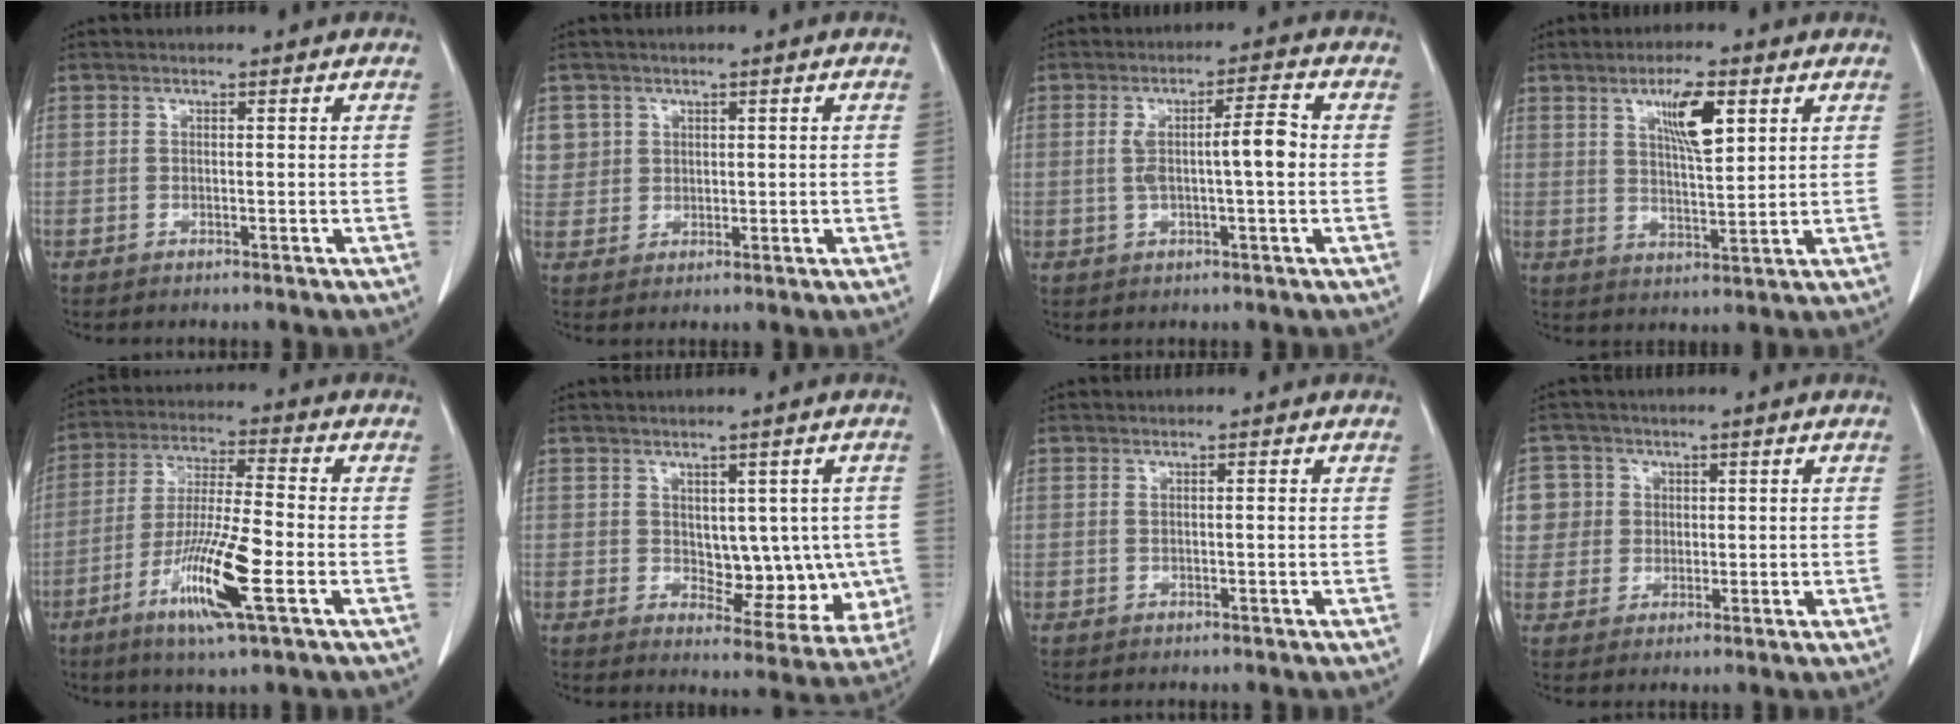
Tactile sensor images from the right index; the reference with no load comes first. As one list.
[{"total": 4.6, "force": [1.8, 4.2, 0.0], "torque": [0.014, 0.006, 0.039]}, {"total": 6.4, "force": [0.0, 0.7, 6.4], "torque": [-0.113, 0.017, 0.002]}, {"total": 7.7, "force": [3.5, 1.6, 6.6], "torque": [-0.118, -0.003, 0.061]}, {"total": 12.7, "force": [-5.1, 0.7, 11.6], "torque": [-0.226, -0.020, -0.094]}, {"total": 8.7, "force": [0.2, 5.2, 7.0], "torque": [-0.067, 0.006, 0.019]}, {"total": 0.7, "force": [0.0, 0.1, 0.7], "torque": [-0.016, 0.006, 0.005]}, {"total": 6.4, "force": [1.4, 6.2, 0.4], "torque": [-0.001, 0.021, 0.031]}]